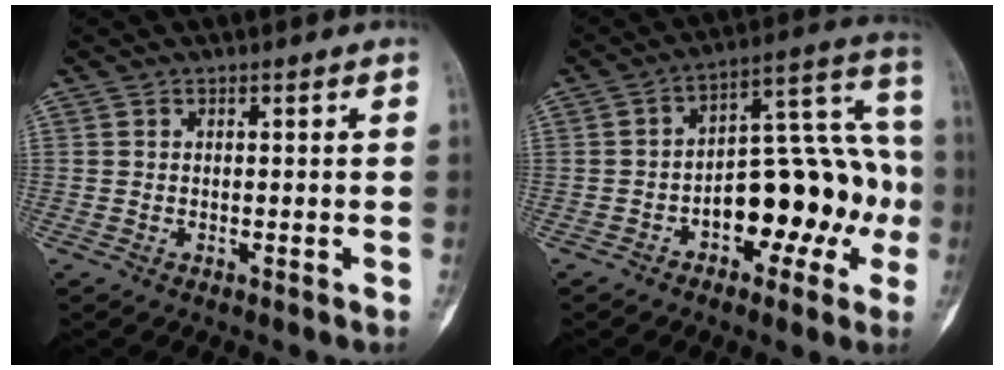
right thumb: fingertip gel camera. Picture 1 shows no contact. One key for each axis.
{"total": 16.9, "fx": -4.5, "fy": 9.4, "fz": 13.3, "tx": -0.146, "ty": 0.069, "tz": -0.063}